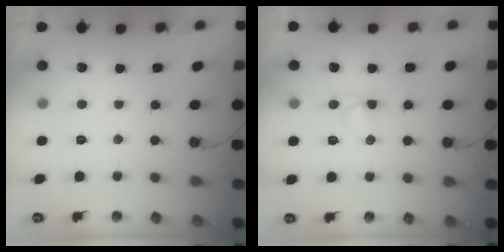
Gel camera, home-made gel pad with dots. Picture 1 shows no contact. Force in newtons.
{"total": 5.3, "press": 3.8, "slide": 3.7}